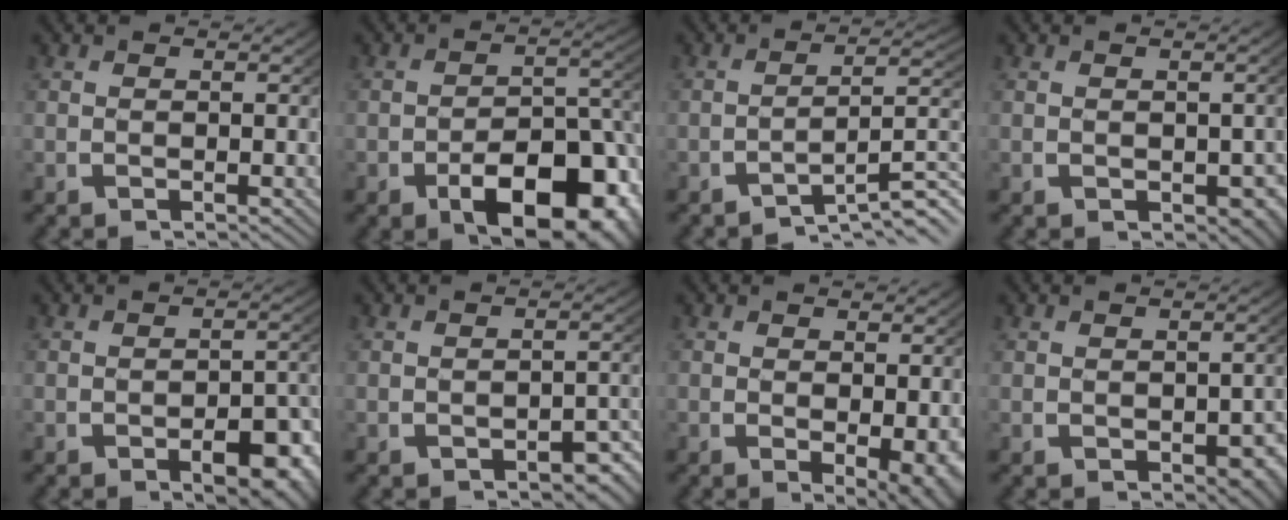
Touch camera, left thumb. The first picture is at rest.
{"total": 9.7, "force": [-3.5, 5.3, 7.3], "torque": [-0.106, -0.036, -0.036]}
{"total": 7.0, "force": [-4.0, 2.6, 5.2], "torque": [-0.072, -0.013, -0.051]}
{"total": 2.2, "force": [-0.3, 1.8, 1.2], "torque": [-0.013, -0.017, 0.008]}
{"total": 4.7, "force": [-1.7, 2.5, 3.7], "torque": [-0.048, -0.018, -0.019]}
{"total": 2.6, "force": [-1.5, 1.4, 1.5], "torque": [-0.018, -0.012, -0.017]}
{"total": 3.5, "force": [-0.3, 1.5, 3.1], "torque": [-0.045, -0.022, 0.010]}
{"total": 2.6, "force": [-0.3, 1.9, 1.7], "torque": [-0.021, -0.018, 0.009]}